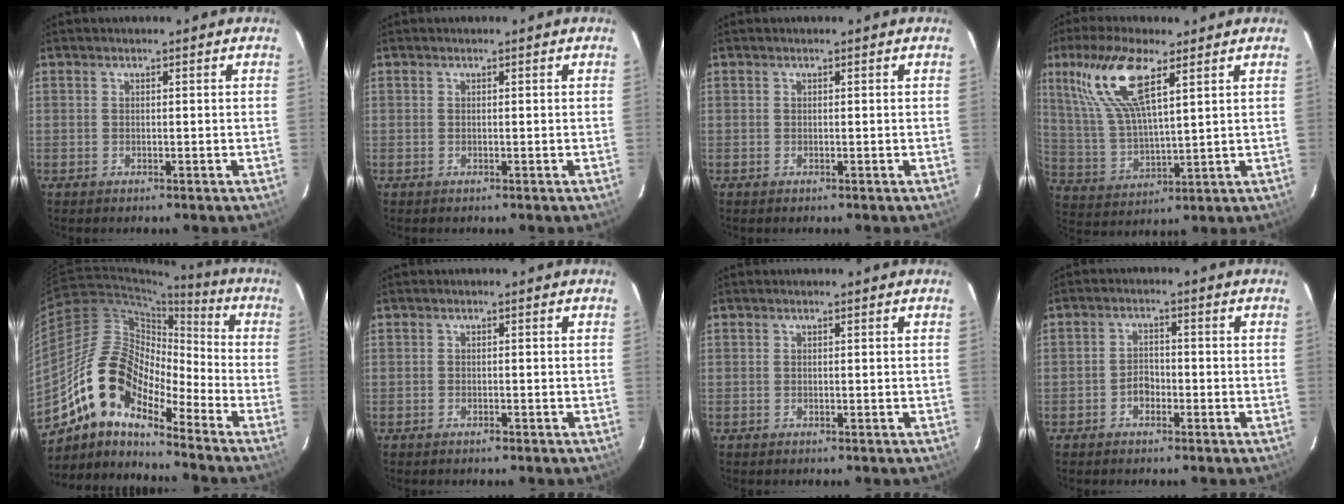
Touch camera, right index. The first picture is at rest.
{"total": 0.0}
{"total": 0.0}
{"total": 14.2, "force": [7.5, 3.9, 11.4], "torque": [-0.232, 0.013, 0.157]}
{"total": 14.4, "force": [-10.7, 5.6, 7.8], "torque": [-0.125, 0.009, -0.217]}
{"total": 0.8, "force": [-0.7, 0.4, 0.3], "torque": [-0.007, 0.002, -0.013]}
{"total": 0.0}
{"total": 2.7, "force": [-1.6, 1.9, 1.1], "torque": [-0.023, 0.009, -0.027]}